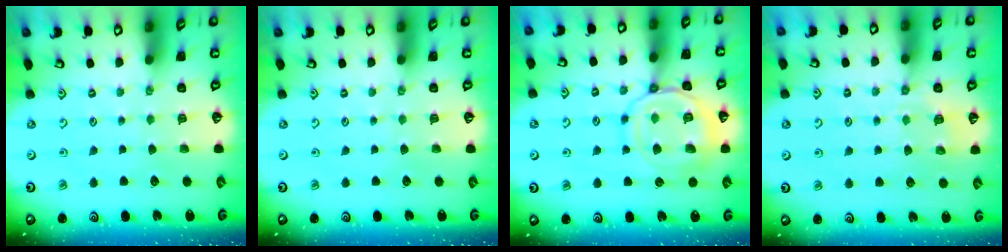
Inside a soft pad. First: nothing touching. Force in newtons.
{"total": 0.0}
{"total": 13.6, "press": 13.6, "slide": 1.3}
{"total": 5.2, "press": 5.1, "slide": 1.1}